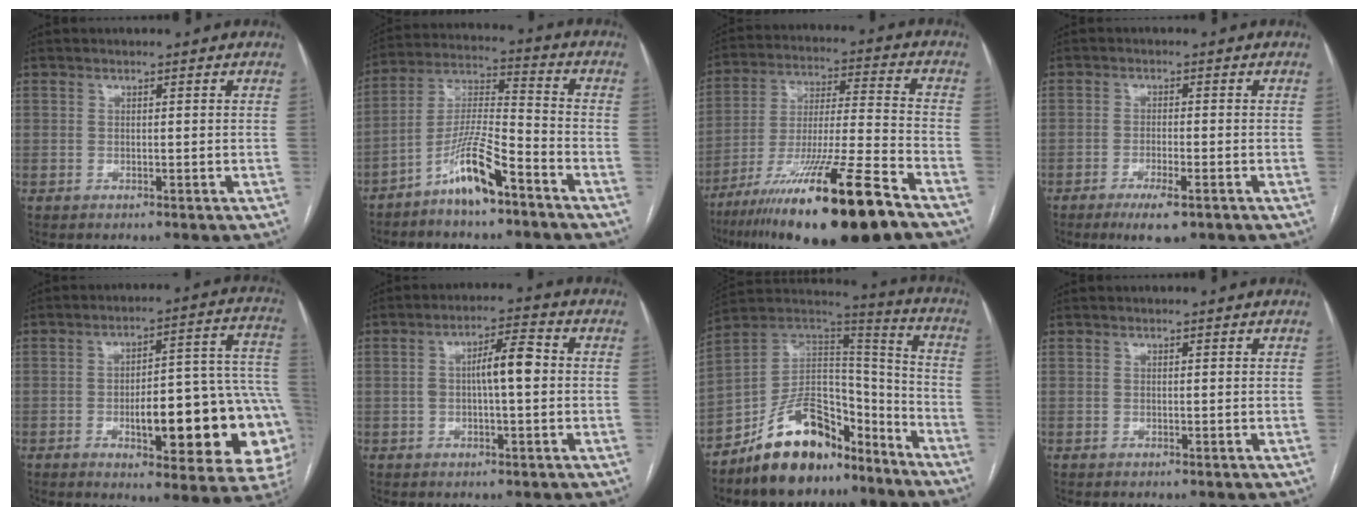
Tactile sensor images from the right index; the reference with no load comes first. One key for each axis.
{"total": 10.2, "fx": -6.6, "fy": 1.2, "fz": 7.6, "tx": -0.156, "ty": 0.000, "tz": -0.127}
{"total": 22.1, "fx": -14.4, "fy": 0.6, "fz": 16.8, "tx": -0.278, "ty": -0.039, "tz": -0.250}
{"total": 5.2, "fx": -3.2, "fy": 0.9, "fz": 4.1, "tx": -0.076, "ty": -0.010, "tz": -0.050}
{"total": 22.7, "fx": -5.4, "fy": 5.6, "fz": 21.3, "tx": -0.194, "ty": 0.030, "tz": -0.055}
{"total": 6.4, "fx": 0.2, "fy": 1.3, "fz": 6.2, "tx": -0.110, "ty": 0.020, "tz": 0.002}
{"total": 17.3, "fx": -12.2, "fy": 8.3, "fz": 9.0, "tx": -0.148, "ty": 0.051, "tz": -0.206}
{"total": 0.0}